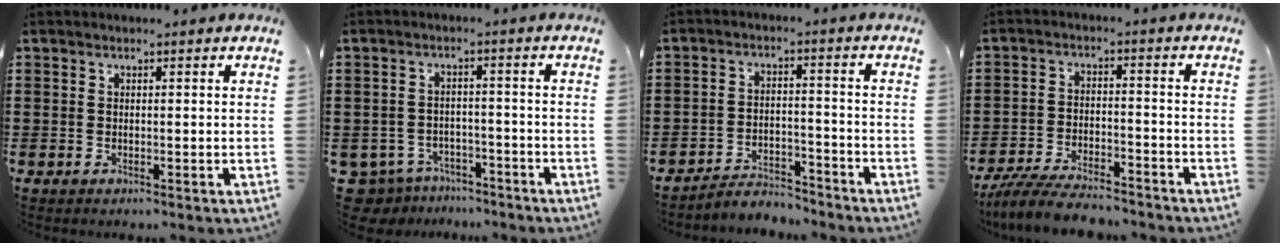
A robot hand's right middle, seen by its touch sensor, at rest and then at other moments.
{"total": 4.3, "force": [-4.1, 1.3, 0.3], "torque": [-0.034, 0.000, -0.092]}
{"total": 4.4, "force": [-4.3, 0.8, 0.1], "torque": [-0.007, 0.008, -0.093]}
{"total": 6.7, "force": [-6.3, 1.0, 2.2], "torque": [-0.050, 0.002, -0.123]}